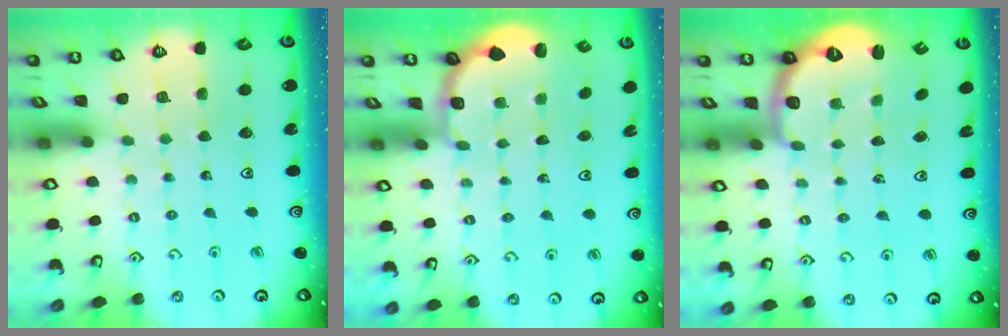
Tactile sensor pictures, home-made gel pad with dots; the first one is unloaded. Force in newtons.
{"total": 1.7, "press": 1.5, "slide": 0.7}
{"total": 2.6, "press": 1.6, "slide": 2.1}